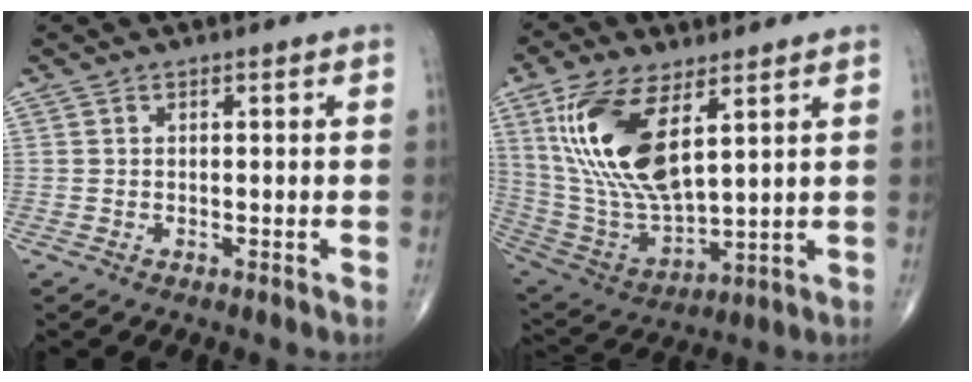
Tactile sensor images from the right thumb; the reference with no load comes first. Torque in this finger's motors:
{"motor_torque": [-0.29, 3.20, 1.95, 0.82, 0.58]}